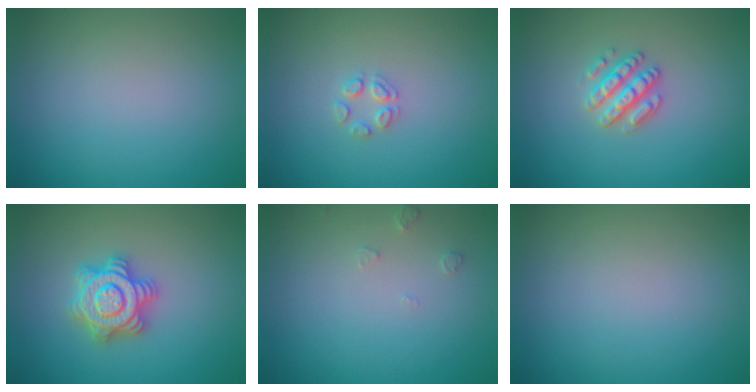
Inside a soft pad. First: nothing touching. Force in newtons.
{"total": 1.5, "press": 1.5, "slide": 0.1}
{"total": 2.8, "press": 2.7, "slide": 0.6}
{"total": 4.8, "press": 4.8, "slide": 0.8}
{"total": 0.9, "press": 0.9, "slide": 0.2}
{"total": 0.0}